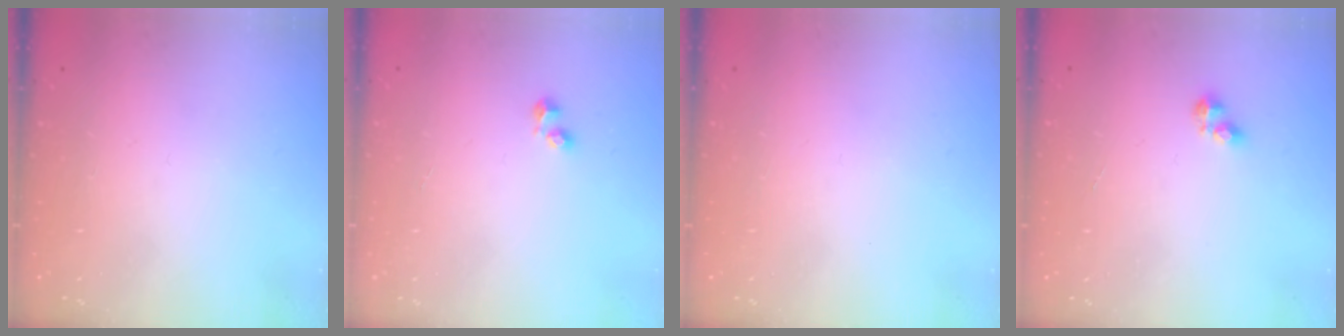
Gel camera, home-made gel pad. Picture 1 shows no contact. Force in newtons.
{"total": 1.7, "press": 1.6, "slide": 0.6}
{"total": 0.0}
{"total": 3.0, "press": 2.9, "slide": 0.5}